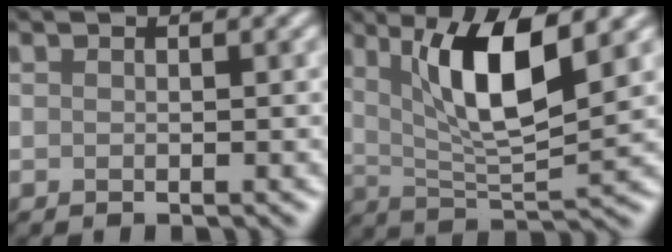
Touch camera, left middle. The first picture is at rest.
{"total": 7.8, "force": [3.0, 2.0, 7.0], "torque": [-0.118, -0.006, 0.054]}